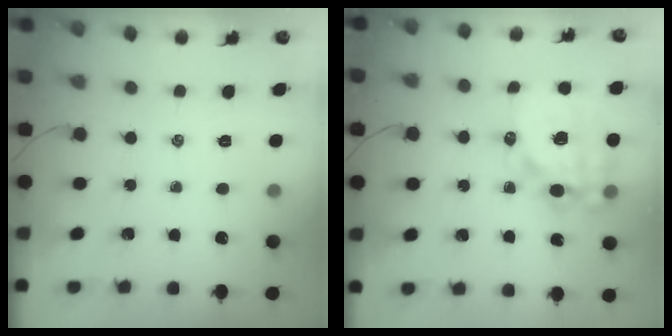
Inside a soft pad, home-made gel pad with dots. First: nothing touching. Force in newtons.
{"total": 16.1, "press": 15.7, "slide": 3.6}